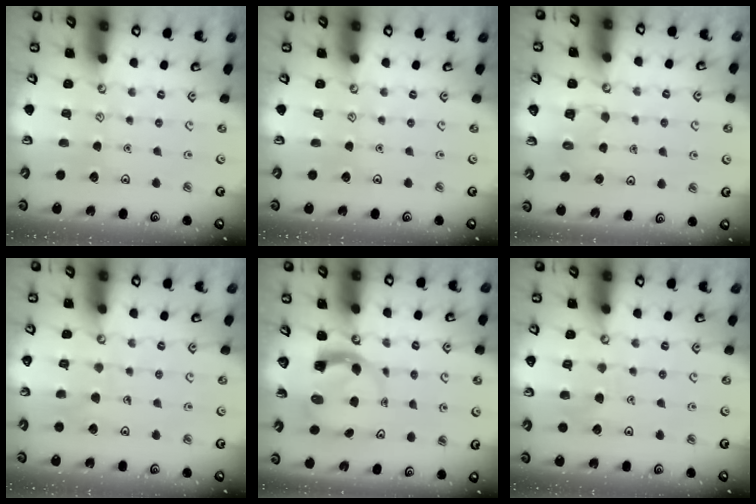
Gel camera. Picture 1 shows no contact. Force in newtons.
{"total": 0.0}
{"total": 3.7, "press": 3.7, "slide": 0.2}
{"total": 6.4, "press": 6.4, "slide": 0.2}
{"total": 3.8, "press": 3.8, "slide": 0.6}
{"total": 6.4, "press": 6.3, "slide": 0.7}